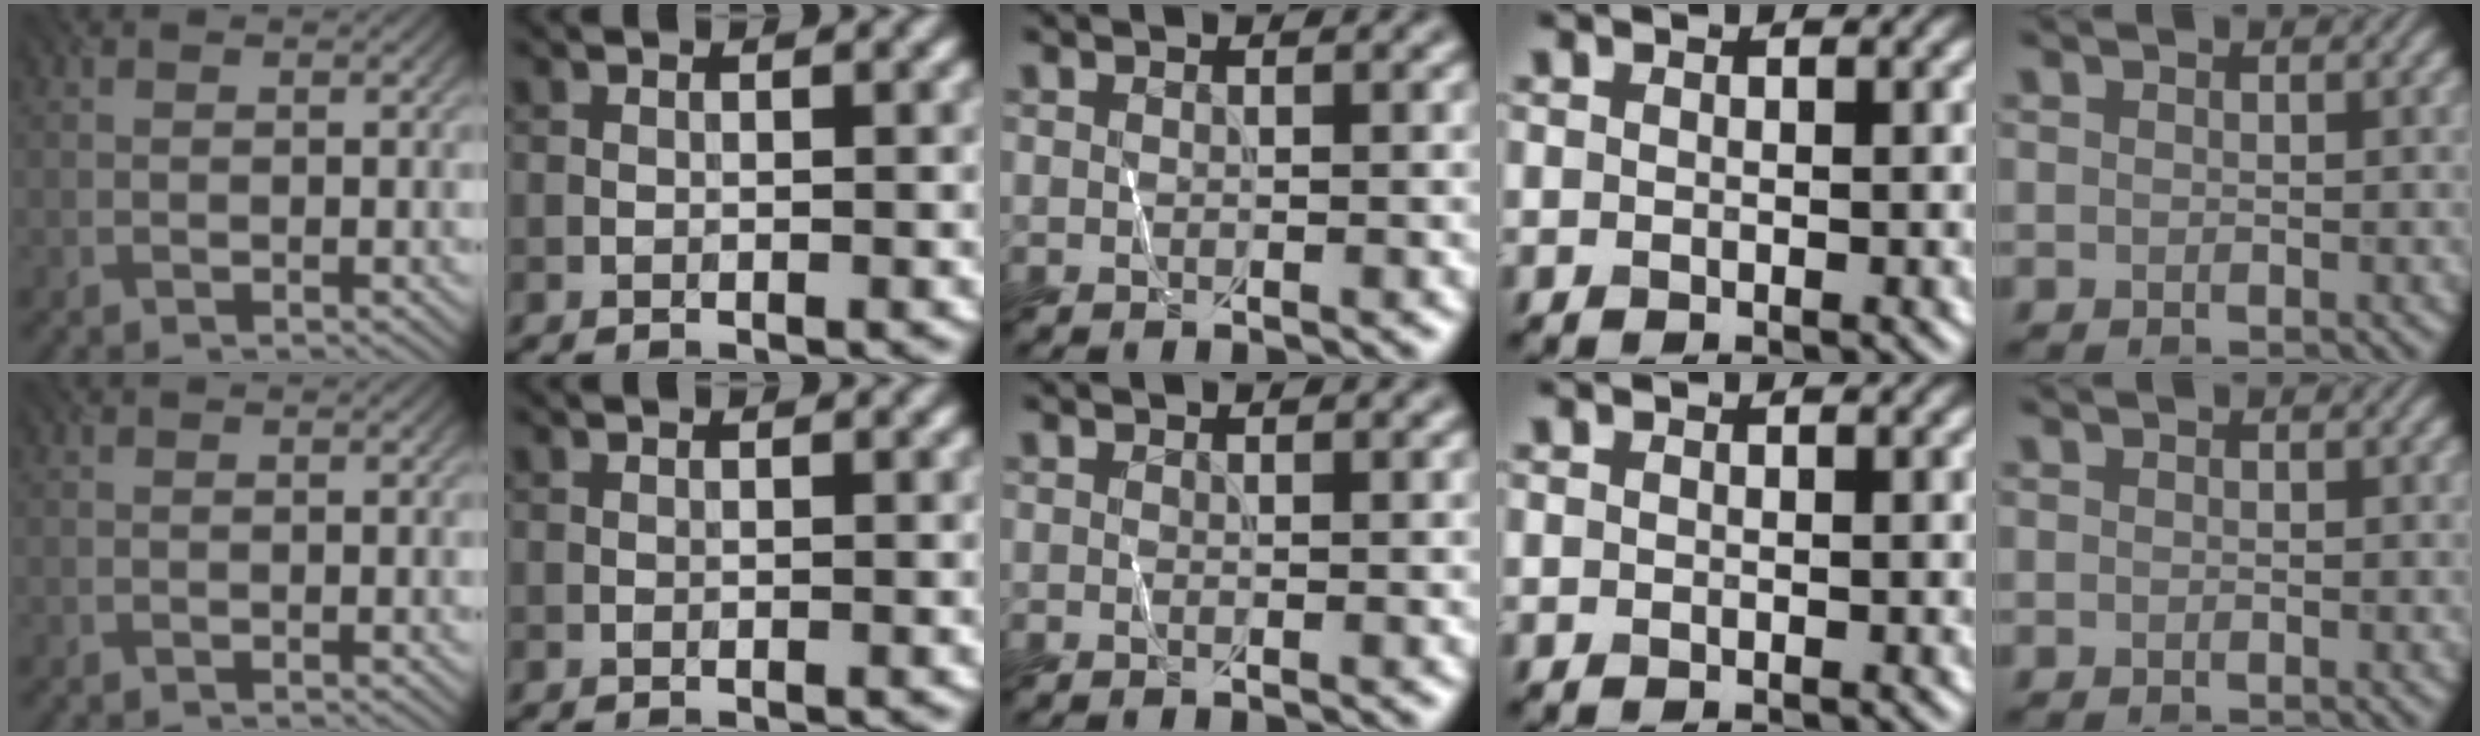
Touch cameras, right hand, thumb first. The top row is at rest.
{}